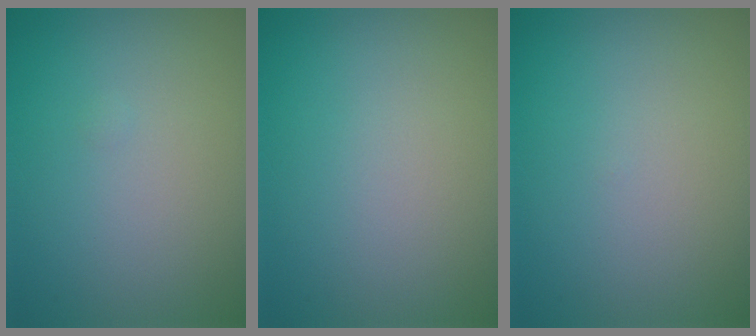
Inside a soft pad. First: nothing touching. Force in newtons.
{"total": 0.0}
{"total": 0.0}